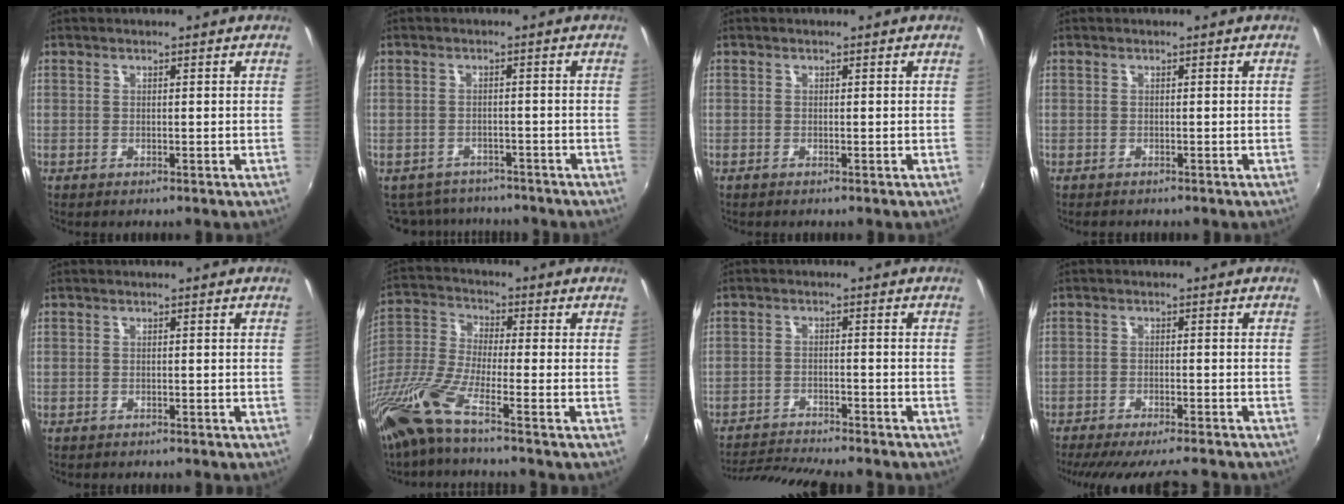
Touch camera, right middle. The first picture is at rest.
{"total": 8.4, "force": [-7.3, 3.6, 1.8], "torque": [-0.053, -0.007, -0.105]}
{"total": 0.0}
{"total": 1.0, "force": [-0.8, 0.6, 0.1], "torque": [-0.007, -0.003, -0.012]}
{"total": 1.0, "force": [-0.9, 0.4, 0.1], "torque": [-0.009, -0.003, -0.013]}
{"total": 10.3, "force": [-7.1, 0.0, 7.4], "torque": [-0.160, -0.018, -0.147]}
{"total": 9.3, "force": [-8.8, 0.3, 3.0], "torque": [-0.078, -0.015, -0.144]}
{"total": 13.5, "force": [-12.0, 1.7, 6.0], "torque": [-0.124, -0.027, -0.180]}